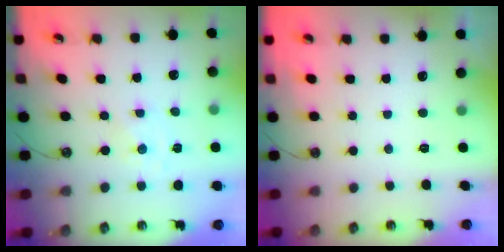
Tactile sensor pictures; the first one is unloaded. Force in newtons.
{"total": 0.0}